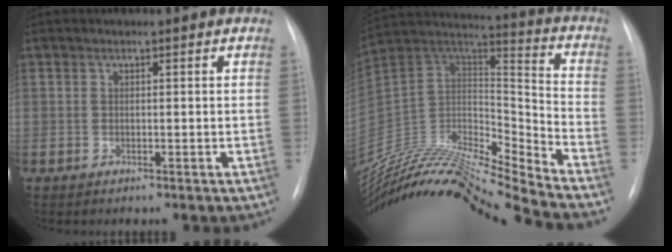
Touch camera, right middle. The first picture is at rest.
{"total": 23.7, "force": [-22.2, -0.1, 8.1], "torque": [-0.169, 0.015, -0.387]}